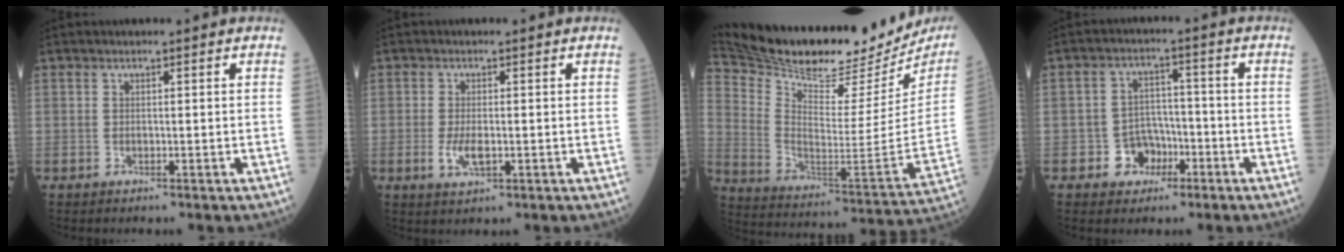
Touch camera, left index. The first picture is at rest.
{"total": 3.3, "force": [-0.8, 1.2, 2.9], "torque": [-0.067, -0.007, -0.013]}
{"total": 28.9, "force": [25.3, 6.1, 12.5], "torque": [-0.225, -0.069, 0.360]}
{"total": 5.1, "force": [-2.5, 4.2, 1.4], "torque": [-0.022, 0.012, -0.037]}